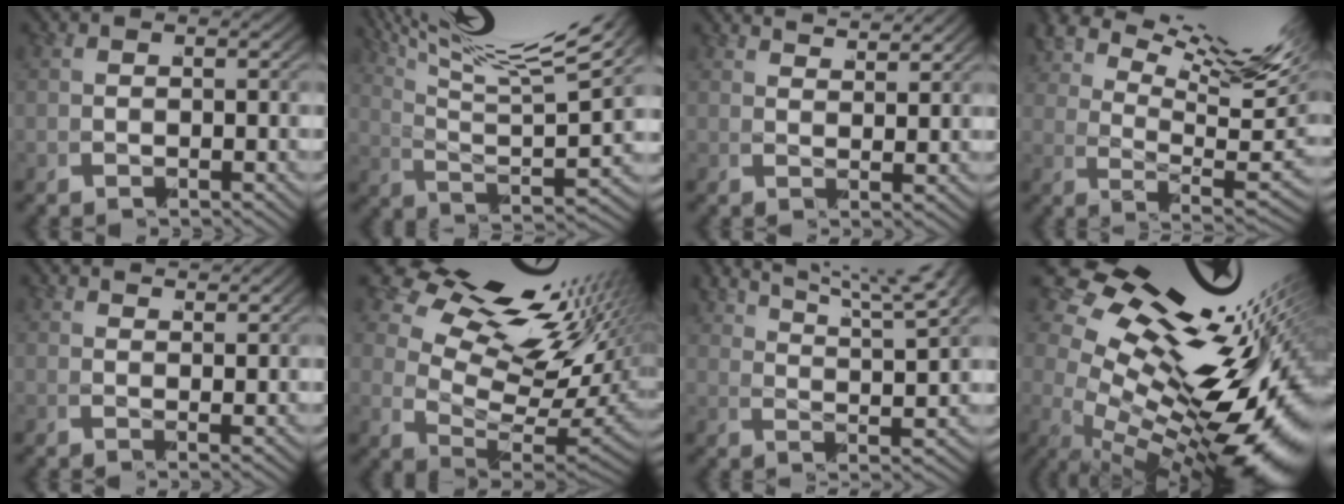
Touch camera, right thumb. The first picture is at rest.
{"total": 9.0, "force": [5.6, 3.1, 6.4], "torque": [-0.113, 0.009, 0.083]}
{"total": 2.7, "force": [2.7, -0.4, 0.2], "torque": [0.008, 0.008, 0.043]}
{"total": 10.0, "force": [5.8, 3.7, 7.3], "torque": [-0.094, 0.008, 0.086]}
{"total": 1.9, "force": [1.8, -0.3, 0.2], "torque": [0.003, 0.003, 0.030]}
{"total": 13.1, "force": [4.4, 7.5, 9.8], "torque": [-0.143, 0.000, 0.066]}
{"total": 7.9, "force": [6.5, 1.9, 4.1], "torque": [-0.034, 0.031, 0.092]}
{"total": 19.6, "force": [2.3, 10.2, 16.6], "torque": [-0.234, -0.001, 0.033]}